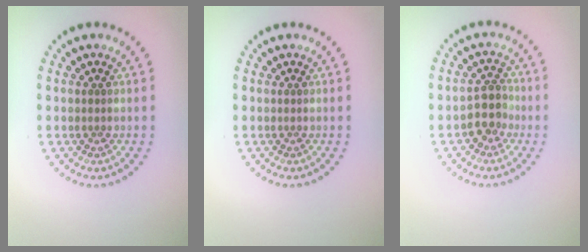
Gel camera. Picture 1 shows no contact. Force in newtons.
{"total": 0.0}
{"total": 2.6, "press": 2.3, "slide": 1.2}